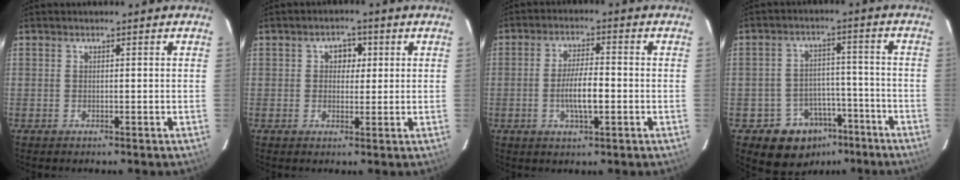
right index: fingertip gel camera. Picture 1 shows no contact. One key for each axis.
{"total": 3.3, "fx": 0.7, "fy": 2.8, "fz": 1.6, "tx": -0.019, "ty": 0.013, "tz": 0.010}
{"total": 8.2, "fx": -1.9, "fy": 2.0, "fz": 7.7, "tx": -0.148, "ty": 0.002, "tz": -0.034}
{"total": 14.6, "fx": -10.1, "fy": 9.7, "fz": 4.1, "tx": -0.071, "ty": 0.061, "tz": -0.135}